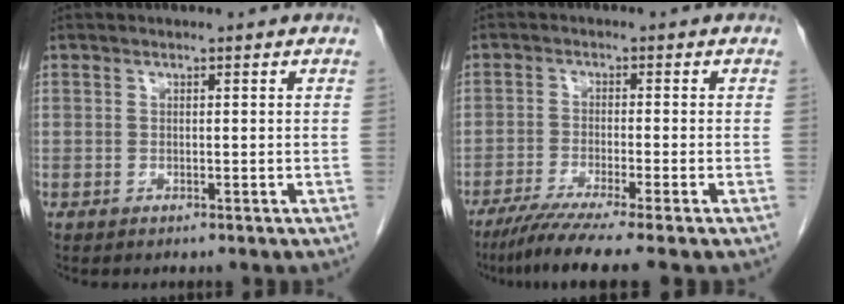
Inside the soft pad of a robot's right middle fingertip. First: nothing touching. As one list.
[{"total": 8.5, "force": [-6.5, -1.1, 5.3], "torque": [-0.080, -0.027, -0.105]}]